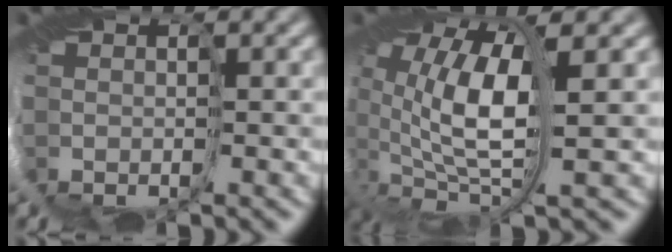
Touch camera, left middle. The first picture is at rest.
{"total": 8.6, "force": [0.3, 3.3, 7.9], "torque": [-0.171, 0.003, 0.004]}